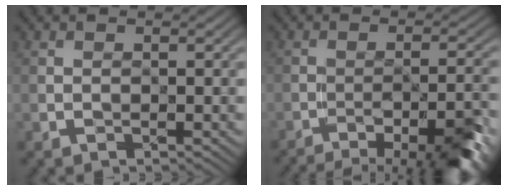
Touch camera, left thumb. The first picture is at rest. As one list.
[{"total": 13.4, "force": [-10.6, 2.8, 7.7], "torque": [-0.099, -0.011, -0.132]}]